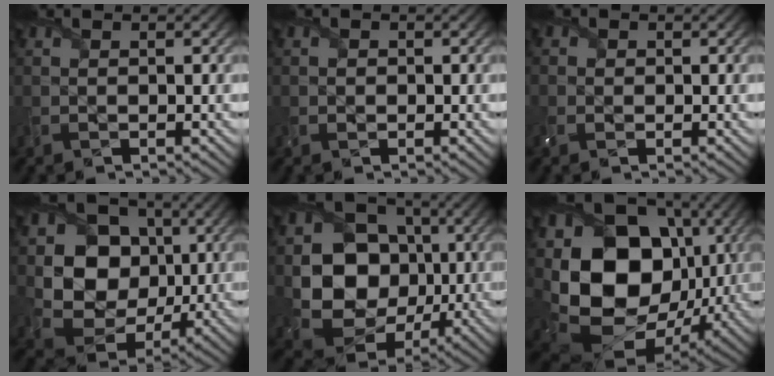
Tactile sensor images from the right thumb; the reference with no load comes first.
{"total": 0.9, "force": [-0.1, 0.8, 0.2], "torque": [-0.004, -0.005, -0.001]}
{"total": 1.5, "force": [-0.2, 1.5, 0.3], "torque": [-0.009, -0.001, -0.007]}
{"total": 12.0, "force": [1.5, 10.4, 5.8], "torque": [-0.128, -0.007, 0.016]}
{"total": 14.0, "force": [-0.2, 12.1, 7.0], "torque": [-0.154, -0.036, -0.007]}
{"total": 19.5, "force": [0.8, 15.5, 11.9], "torque": [-0.269, -0.044, 0.040]}